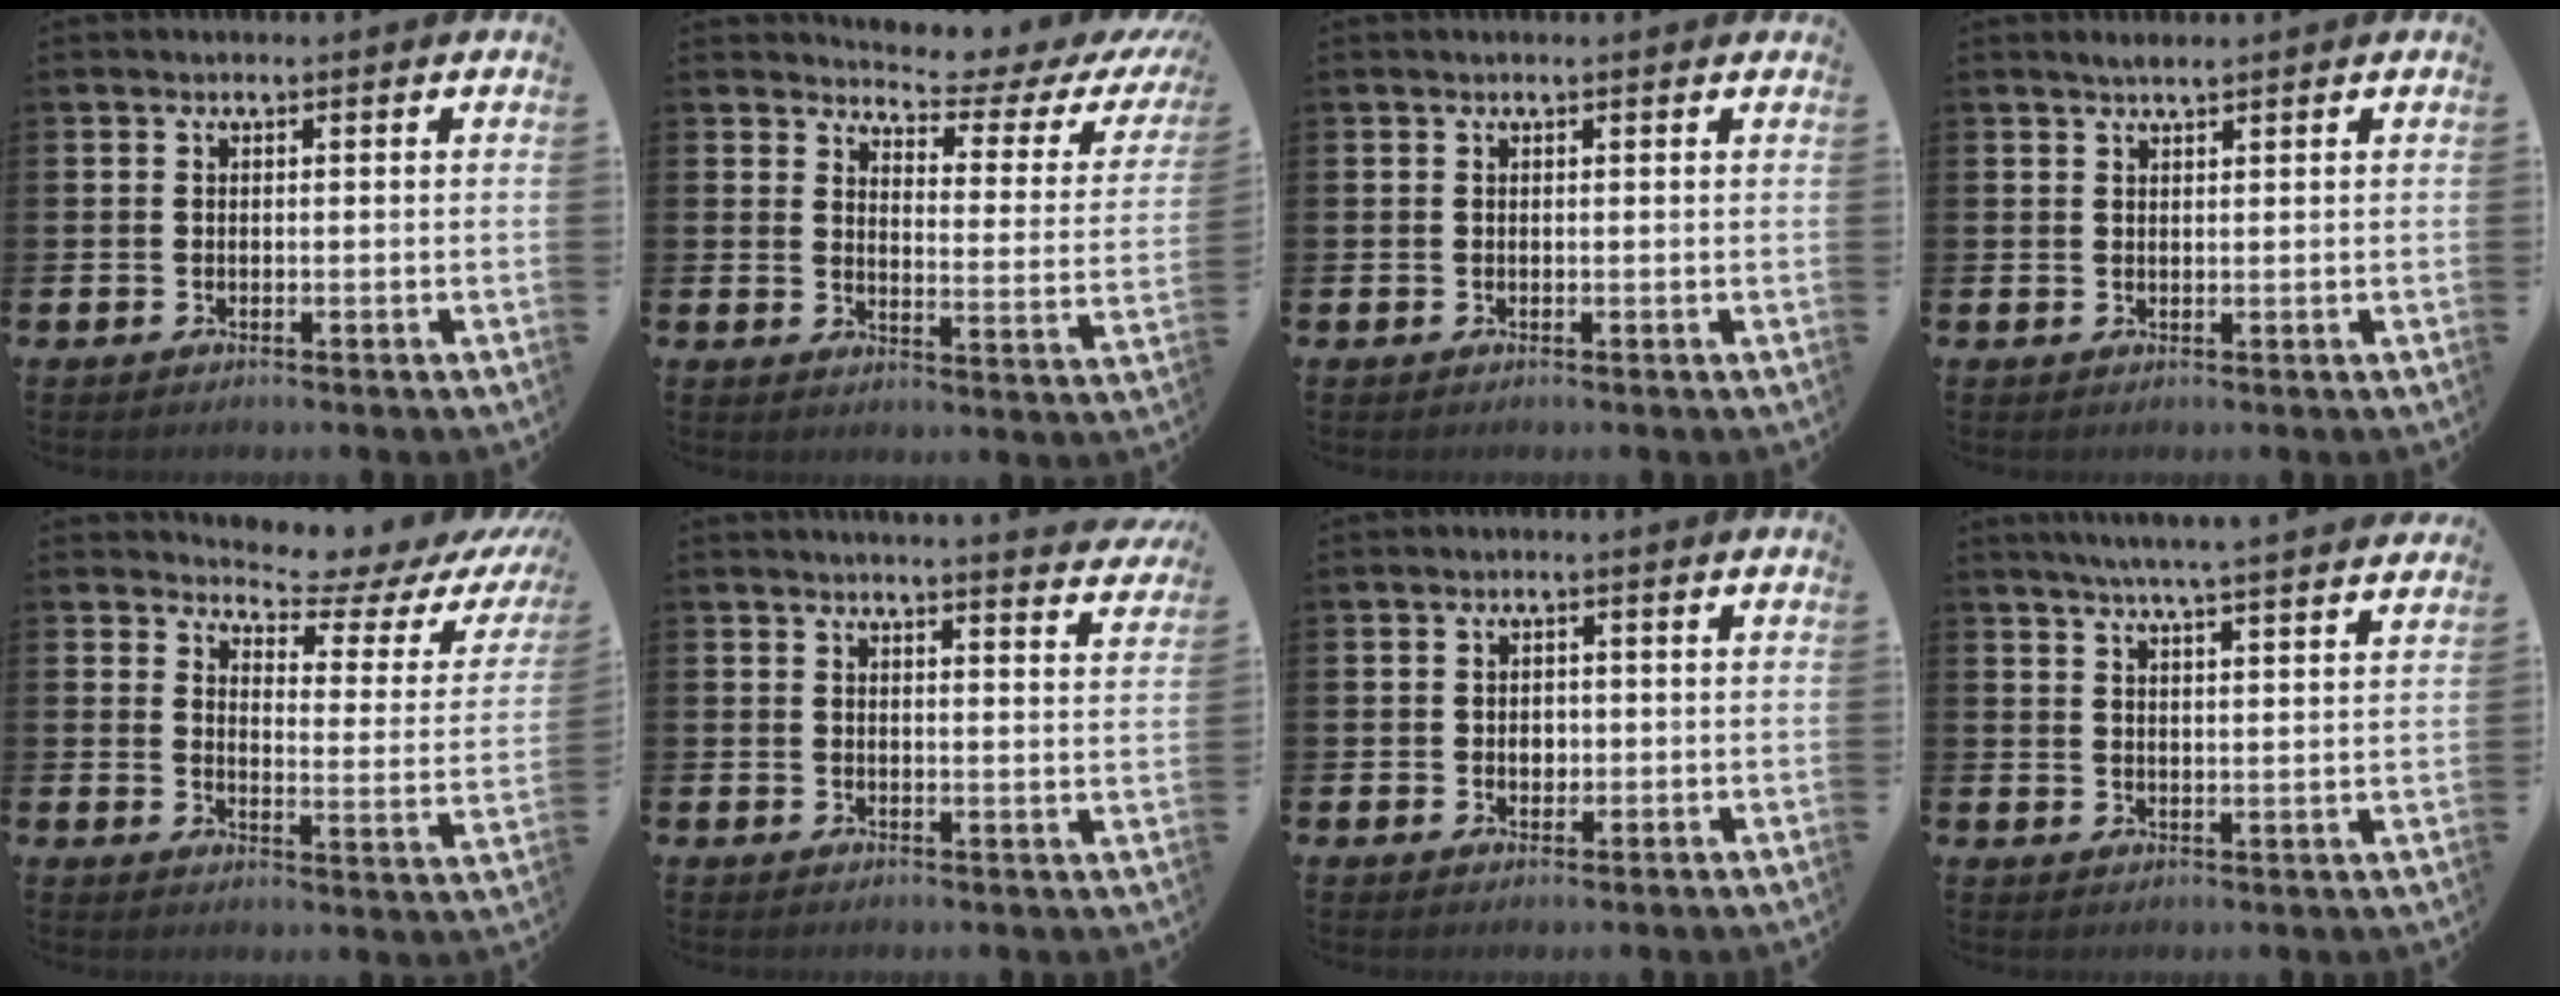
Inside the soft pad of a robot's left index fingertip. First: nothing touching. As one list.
[{"total": 4.0, "force": [3.7, 1.0, 1.3], "torque": [-0.030, -0.038, 0.051]}, {"total": 0.0}, {"total": 1.5, "force": [1.4, 0.3, 0.6], "torque": [-0.005, 0.000, 0.023]}, {"total": 5.1, "force": [4.9, 1.1, 1.2], "torque": [-0.034, -0.046, 0.076]}, {"total": 3.8, "force": [3.7, -0.4, 0.5], "torque": [-0.004, -0.030, 0.061]}, {"total": 1.8, "force": [0.0, 1.5, 1.0], "torque": [-0.005, 0.002, -0.006]}, {"total": 5.6, "force": [5.3, -0.9, 1.4], "torque": [-0.036, -0.033, 0.091]}]